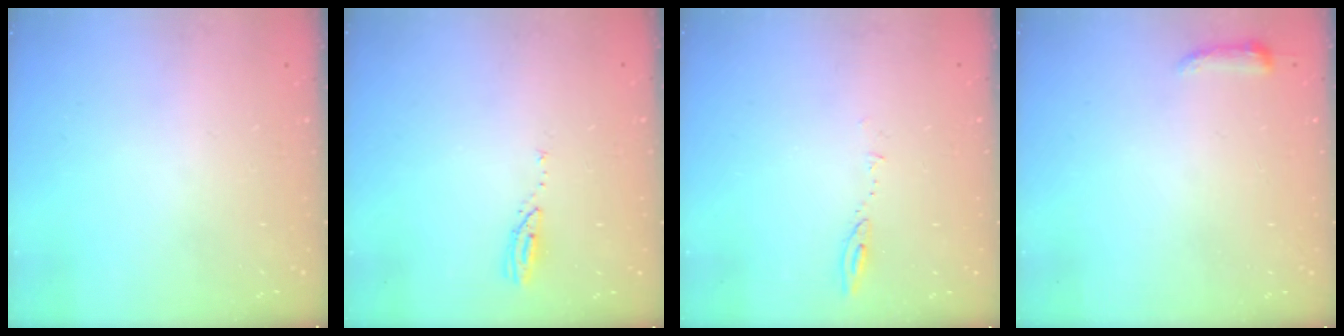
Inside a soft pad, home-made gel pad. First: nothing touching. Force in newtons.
{"total": 2.9, "press": 2.9, "slide": 0.3}
{"total": 4.5, "press": 4.4, "slide": 0.6}
{"total": 3.3, "press": 3.2, "slide": 0.7}